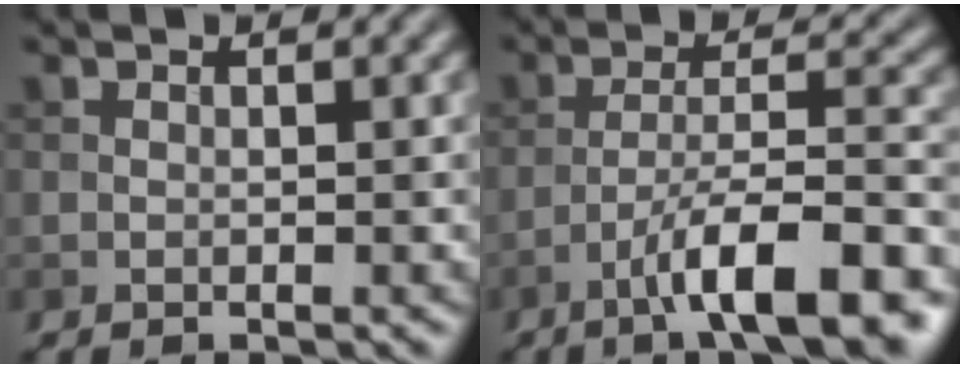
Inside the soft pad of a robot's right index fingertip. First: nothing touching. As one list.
[{"total": 10.5, "force": [-6.3, 2.2, 8.1], "torque": [-0.128, 0.015, -0.101]}]